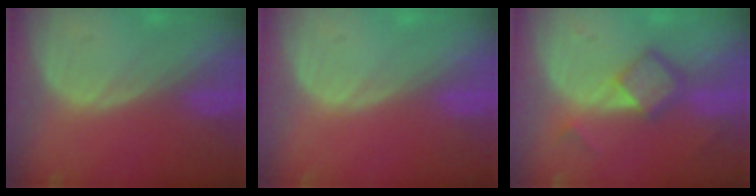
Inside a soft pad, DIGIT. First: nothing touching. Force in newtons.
{"total": 0.0}
{"total": 5.9, "press": 5.0, "slide": 3.1}